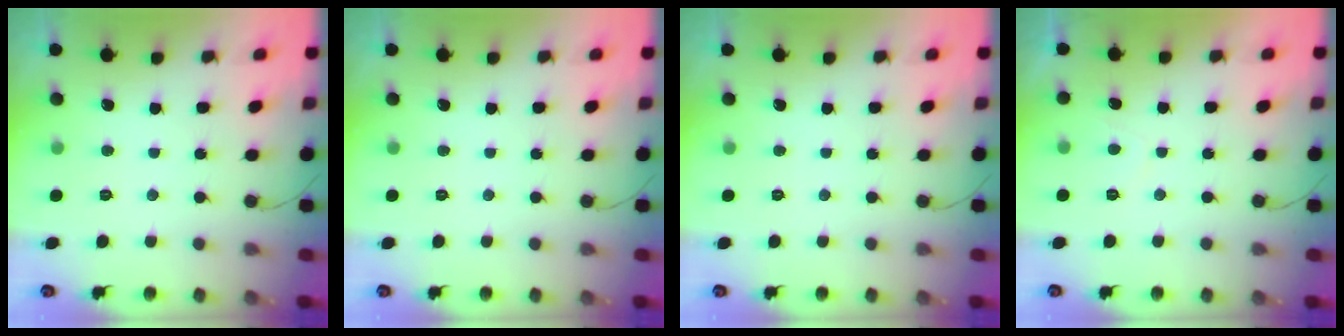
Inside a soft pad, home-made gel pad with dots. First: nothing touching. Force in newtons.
{"total": 0.0}
{"total": 0.0}
{"total": 0.9, "press": 0.7, "slide": 0.5}